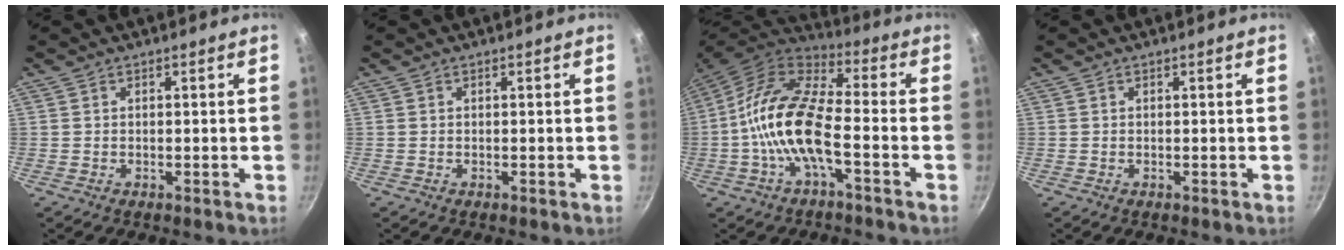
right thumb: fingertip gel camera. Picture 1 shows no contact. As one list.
[{"total": 0.0}, {"total": 15.1, "force": [-3.6, 6.0, 13.4], "torque": [-0.254, 0.041, -0.087]}, {"total": 0.0}]